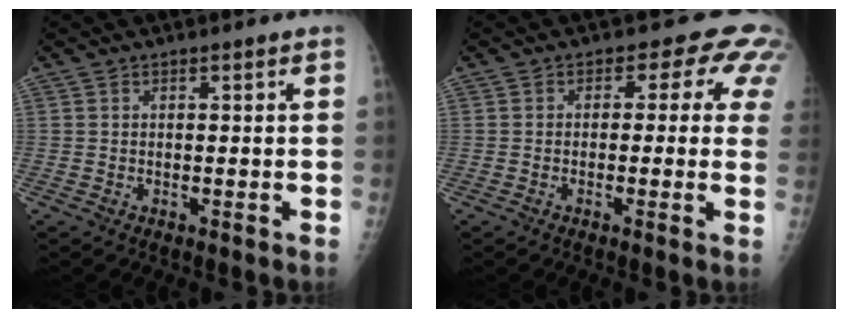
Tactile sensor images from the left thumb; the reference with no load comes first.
{"total": 6.3, "force": [1.9, 4.2, 4.3], "torque": [-0.006, 0.004, -0.002]}